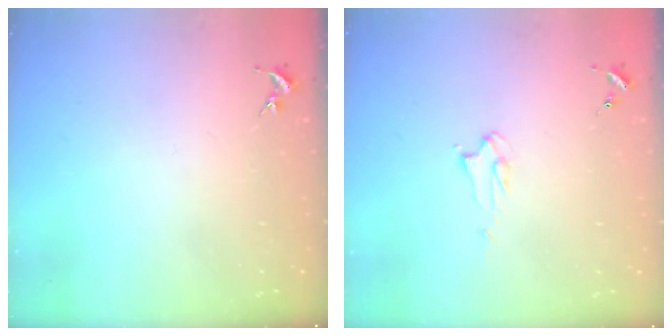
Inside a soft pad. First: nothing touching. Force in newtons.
{"total": 2.2, "press": 2.2, "slide": 0.2}